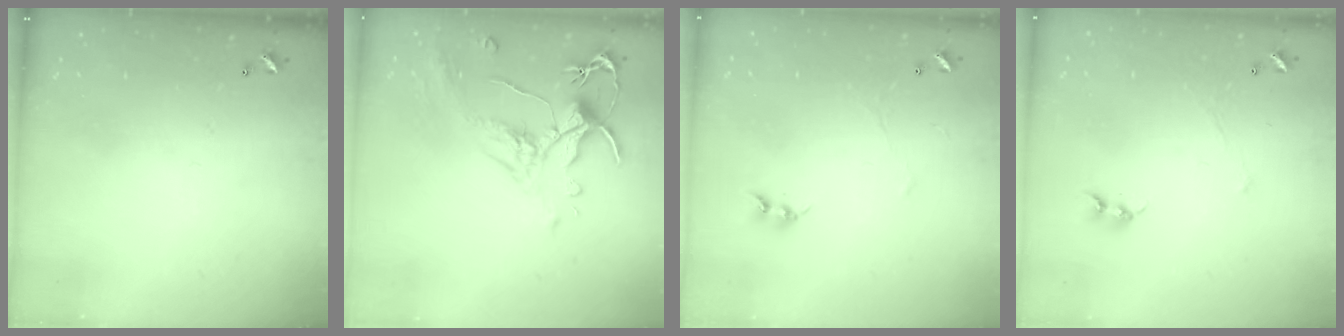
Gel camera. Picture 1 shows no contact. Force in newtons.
{"total": 1.6, "press": 1.1, "slide": 1.2}
{"total": 1.5, "press": 1.4, "slide": 0.5}
{"total": 1.0, "press": 0.8, "slide": 0.6}